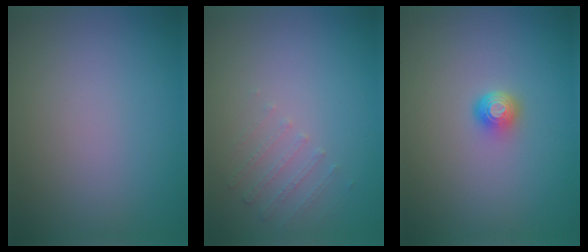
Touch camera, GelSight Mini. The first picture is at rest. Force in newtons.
{"total": 1.1, "press": 0.7, "slide": 0.8}
{"total": 1.7, "press": 1.3, "slide": 1.1}